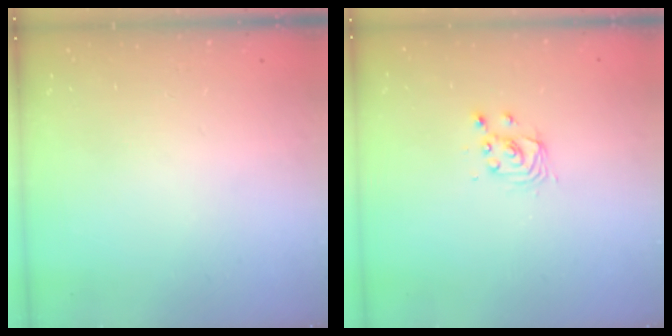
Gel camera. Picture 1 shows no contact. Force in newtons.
{"total": 3.2, "press": 3.2, "slide": 0.2}